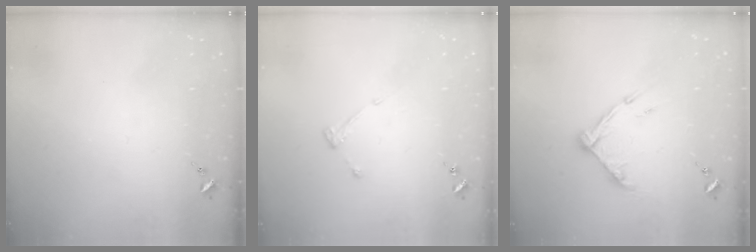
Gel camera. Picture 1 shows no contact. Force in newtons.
{"total": 2.9, "press": 2.9, "slide": 0.5}
{"total": 10.4, "press": 10.4, "slide": 0.8}